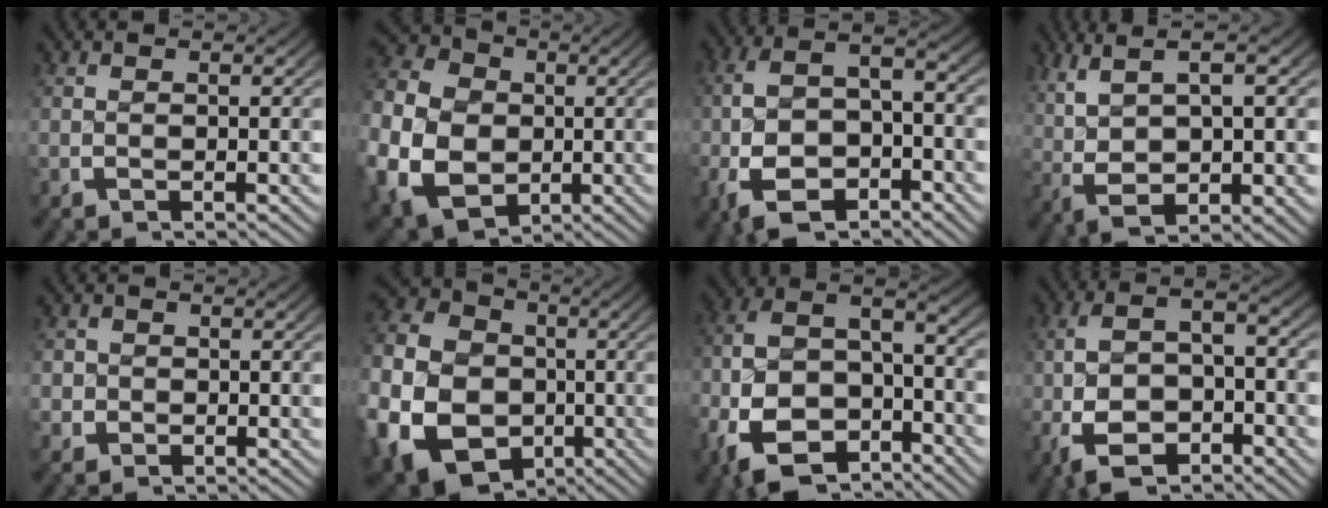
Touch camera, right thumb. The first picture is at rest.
{"total": 15.2, "force": [-1.3, 12.1, 9.0], "torque": [-0.208, -0.047, -0.005]}
{"total": 7.7, "force": [-1.6, 4.5, 6.1], "torque": [-0.122, -0.012, -0.015]}
{"total": 8.2, "force": [2.1, 4.0, 6.9], "torque": [-0.132, -0.007, 0.051]}
{"total": 1.7, "force": [-0.2, 1.7, 0.2], "torque": [-0.001, -0.002, -0.007]}
{"total": 20.4, "force": [-3.8, 16.7, 11.1], "torque": [-0.256, -0.062, -0.050]}
{"total": 12.0, "force": [-2.3, 8.5, 8.0], "torque": [-0.174, -0.030, -0.033]}
{"total": 6.9, "force": [-1.4, 3.8, 5.6], "torque": [-0.110, -0.008, -0.014]}